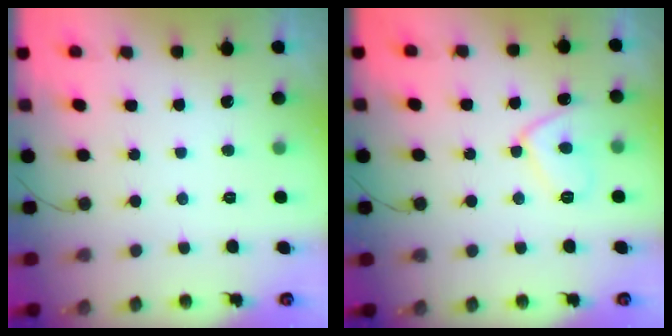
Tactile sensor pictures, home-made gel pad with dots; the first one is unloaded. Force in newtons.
{"total": 8.7, "press": 8.7, "slide": 0.8}